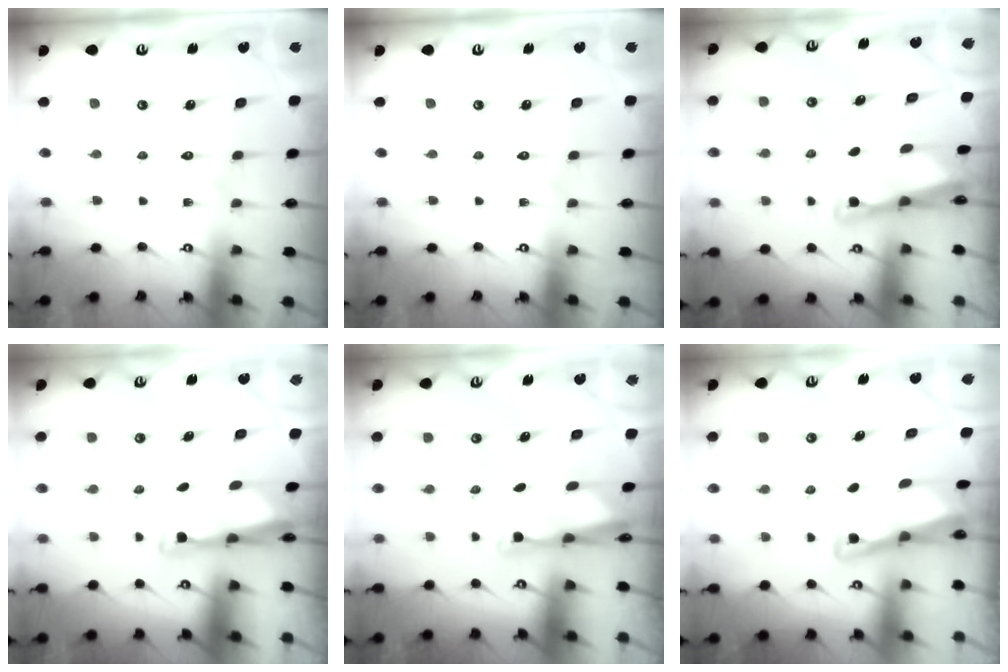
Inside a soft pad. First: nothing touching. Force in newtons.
{"total": 0.0}
{"total": 2.5, "press": 2.5, "slide": 0.1}
{"total": 3.3, "press": 3.2, "slide": 0.9}
{"total": 2.9, "press": 2.9, "slide": 0.5}
{"total": 3.0, "press": 3.0, "slide": 0.4}